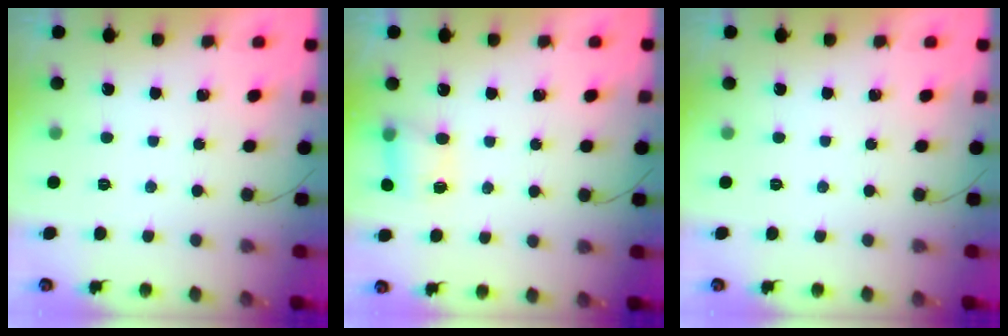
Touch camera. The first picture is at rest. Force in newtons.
{"total": 4.7, "press": 4.7, "slide": 0.6}
{"total": 0.0}